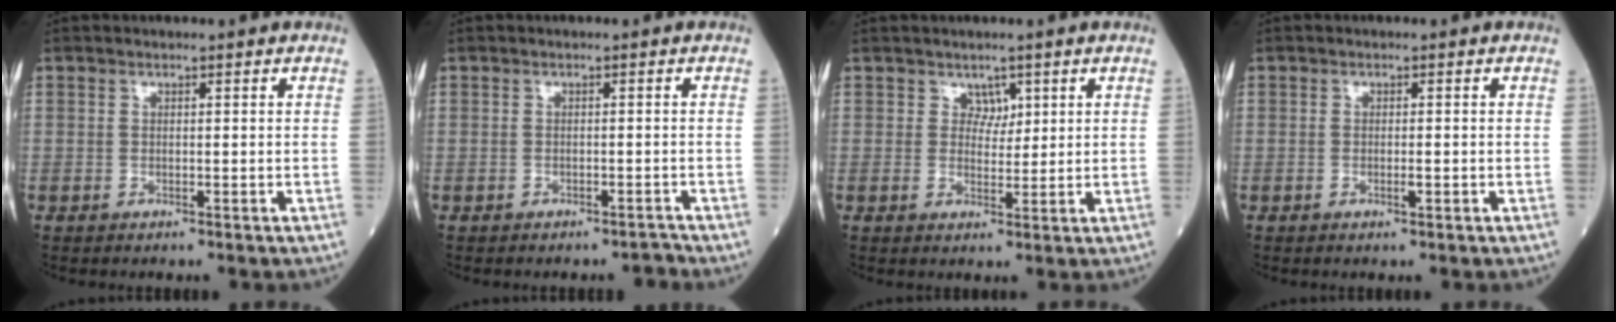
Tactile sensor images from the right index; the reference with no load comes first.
{"total": 1.0, "force": [-0.9, 0.1, 0.1], "torque": [0.005, 0.000, -0.013]}
{"total": 2.1, "force": [1.4, 1.2, 0.9], "torque": [-0.005, -0.003, 0.021]}
{"total": 1.2, "force": [-0.3, 0.3, 1.1], "torque": [-0.019, -0.001, -0.004]}